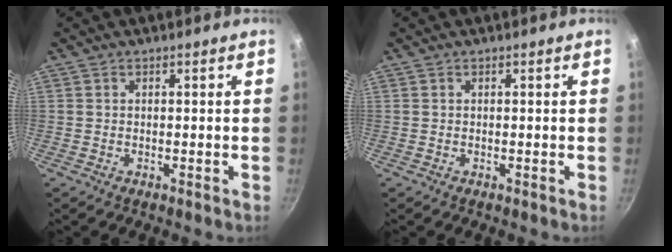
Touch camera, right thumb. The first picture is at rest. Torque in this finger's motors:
{"motor_torque": [-0.07, -0.07, 0.01, 0.01, 0.00]}